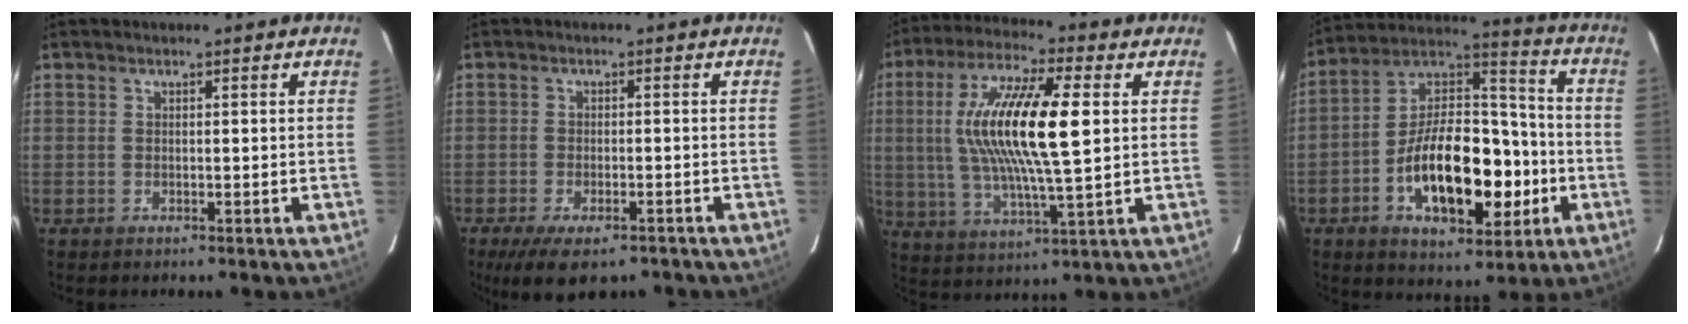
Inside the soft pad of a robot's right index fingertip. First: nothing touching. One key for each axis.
{"total": 10.0, "fx": -7.2, "fy": 3.8, "fz": 5.9, "tx": -0.126, "ty": -0.031, "tz": -0.111}
{"total": 18.0, "fx": 2.8, "fy": 3.8, "fz": 17.3, "tx": -0.327, "ty": 0.008, "tz": 0.050}
{"total": 21.1, "fx": -6.1, "fy": 10.9, "fz": 17.0, "tx": -0.297, "ty": 0.029, "tz": -0.091}